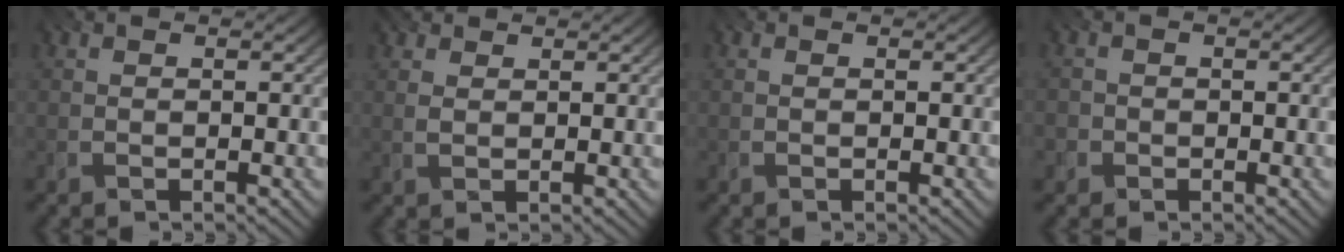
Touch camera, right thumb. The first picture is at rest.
{"total": 2.7, "force": [1.9, 1.3, 1.3], "torque": [-0.031, -0.002, 0.038]}
{"total": 0.0}
{"total": 1.5, "force": [-1.1, 1.0, -0.4], "torque": [0.011, -0.006, -0.028]}